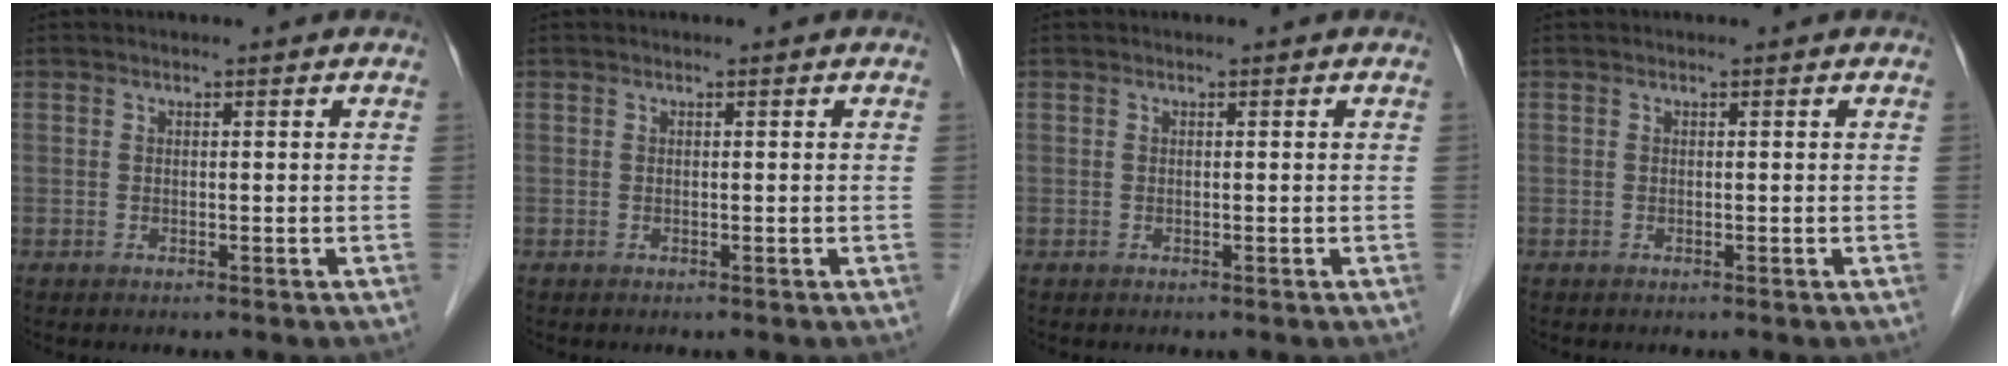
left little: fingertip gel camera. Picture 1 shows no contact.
{"total": 0.0}
{"total": 0.0}
{"total": 0.0}